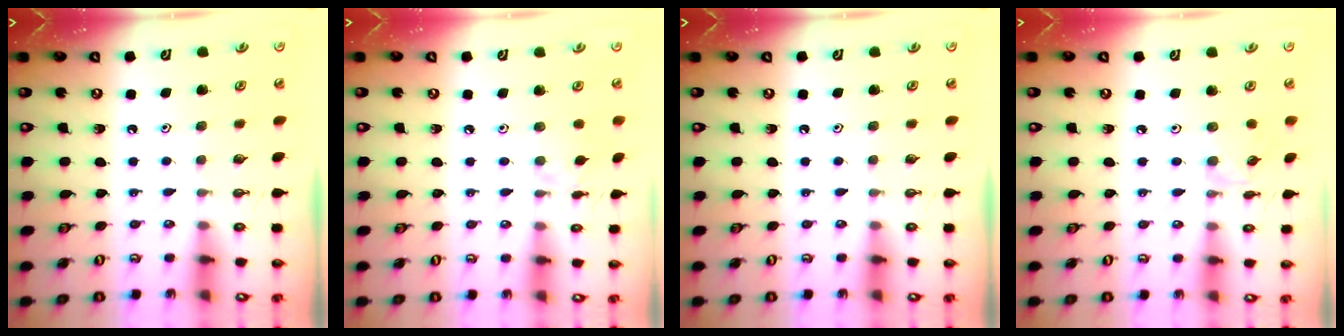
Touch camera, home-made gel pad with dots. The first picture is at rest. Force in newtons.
{"total": 1.8, "press": 1.7, "slide": 0.5}
{"total": 0.0}
{"total": 1.5, "press": 1.4, "slide": 0.4}